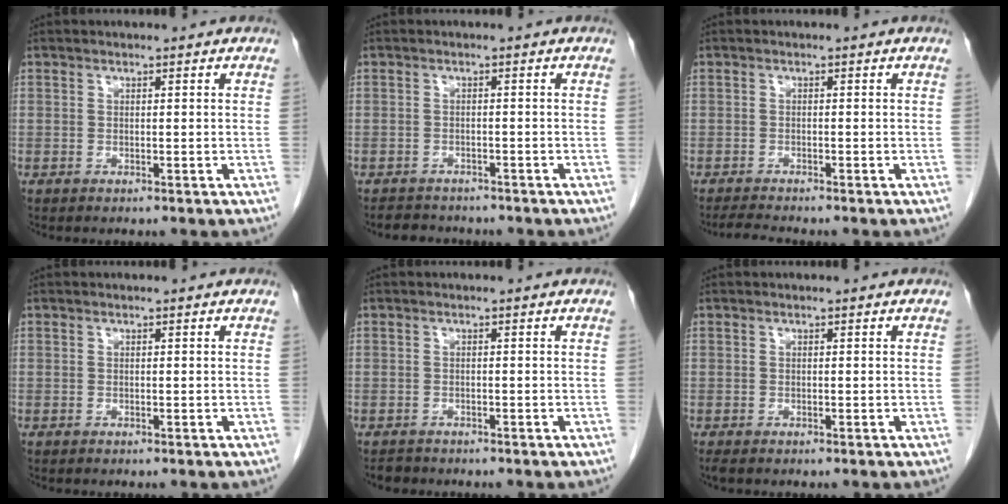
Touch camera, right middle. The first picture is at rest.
{"total": 3.9, "force": [-3.6, 1.5, 0.5], "torque": [-0.011, -0.007, -0.052]}
{"total": 2.3, "force": [-2.2, -0.5, 0.7], "torque": [-0.024, -0.015, -0.040]}
{"total": 0.0}
{"total": 1.4, "force": [-1.3, 0.6, 0.0], "torque": [-0.010, -0.005, -0.019]}
{"total": 0.8, "force": [-0.7, 0.3, 0.4], "torque": [-0.006, -0.002, -0.012]}